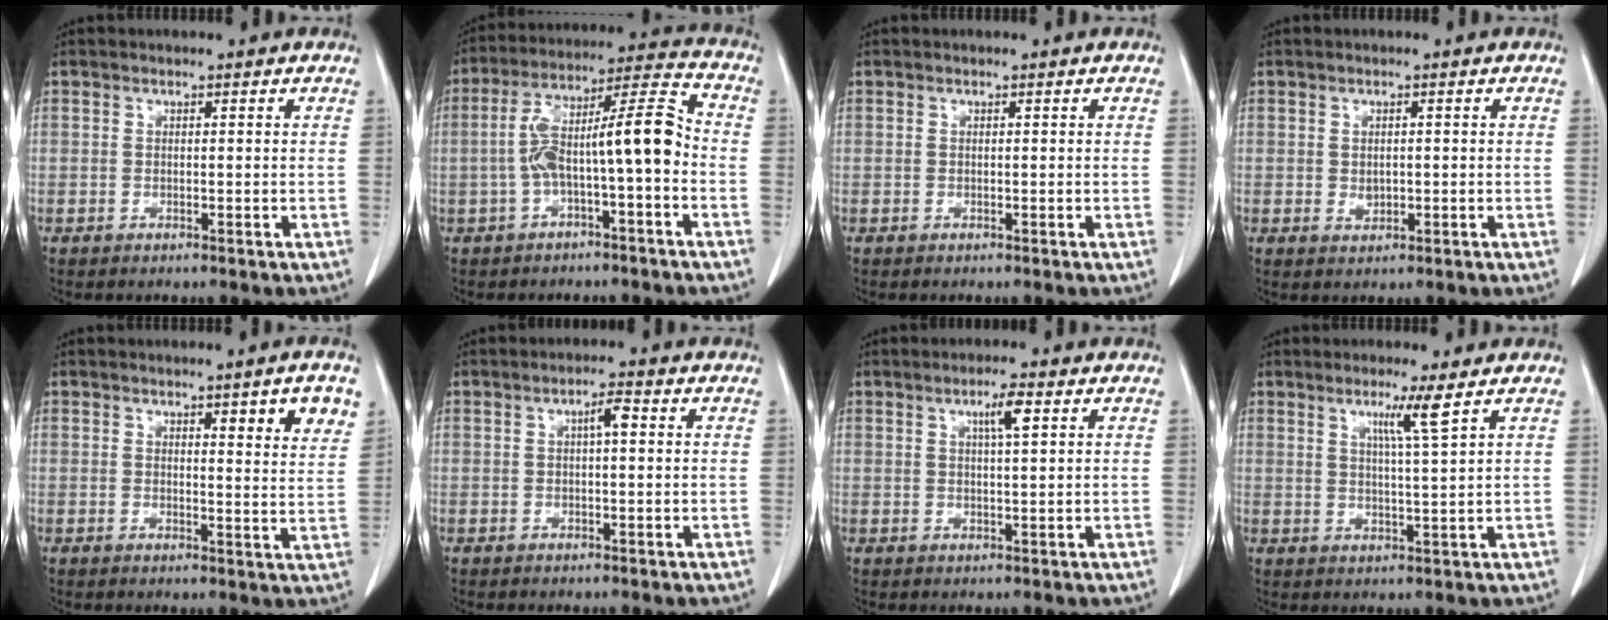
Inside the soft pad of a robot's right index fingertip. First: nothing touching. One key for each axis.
{"total": 11.9, "fx": -2.1, "fy": 1.6, "fz": 11.6, "tx": -0.201, "ty": 0.046, "tz": -0.033}
{"total": 0.0}
{"total": 1.6, "fx": -0.1, "fy": 1.2, "fz": 1.1, "tx": -0.019, "ty": 0.000, "tz": 0.005}
{"total": 6.4, "fx": 3.5, "fy": 0.8, "fz": 5.3, "tx": -0.063, "ty": -0.010, "tz": 0.043}
{"total": 2.5, "fx": 0.5, "fy": 0.4, "fz": 2.4, "tx": -0.041, "ty": 0.005, "tz": 0.007}
{"total": 3.3, "fx": 1.5, "fy": 0.2, "fz": 3.0, "tx": -0.051, "ty": 0.000, "tz": 0.024}
{"total": 4.4, "fx": 2.4, "fy": -1.2, "fz": 3.5, "tx": -0.065, "ty": -0.008, "tz": 0.046}